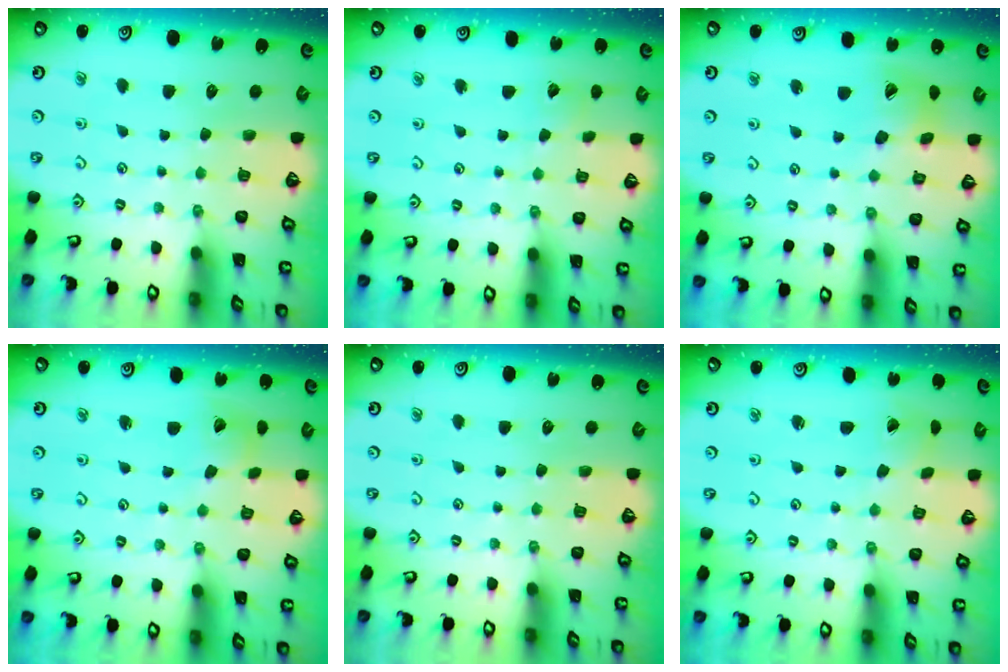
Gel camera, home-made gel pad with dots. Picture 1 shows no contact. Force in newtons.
{"total": 2.8, "press": 2.8, "slide": 0.3}
{"total": 12.8, "press": 12.7, "slide": 1.6}
{"total": 6.1, "press": 6.0, "slide": 0.9}
{"total": 0.0}
{"total": 1.3, "press": 1.3, "slide": 0.3}